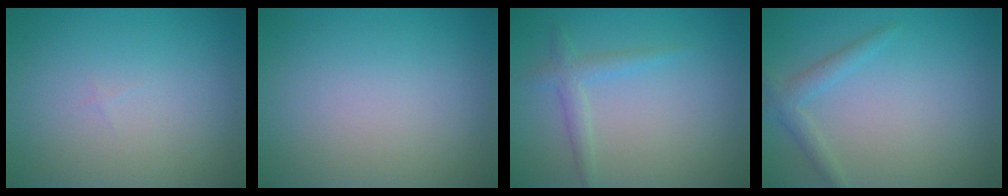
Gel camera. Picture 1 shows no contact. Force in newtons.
{"total": 0.0}
{"total": 1.8, "press": 1.8, "slide": 0.0}
{"total": 1.7, "press": 1.7, "slide": 0.1}